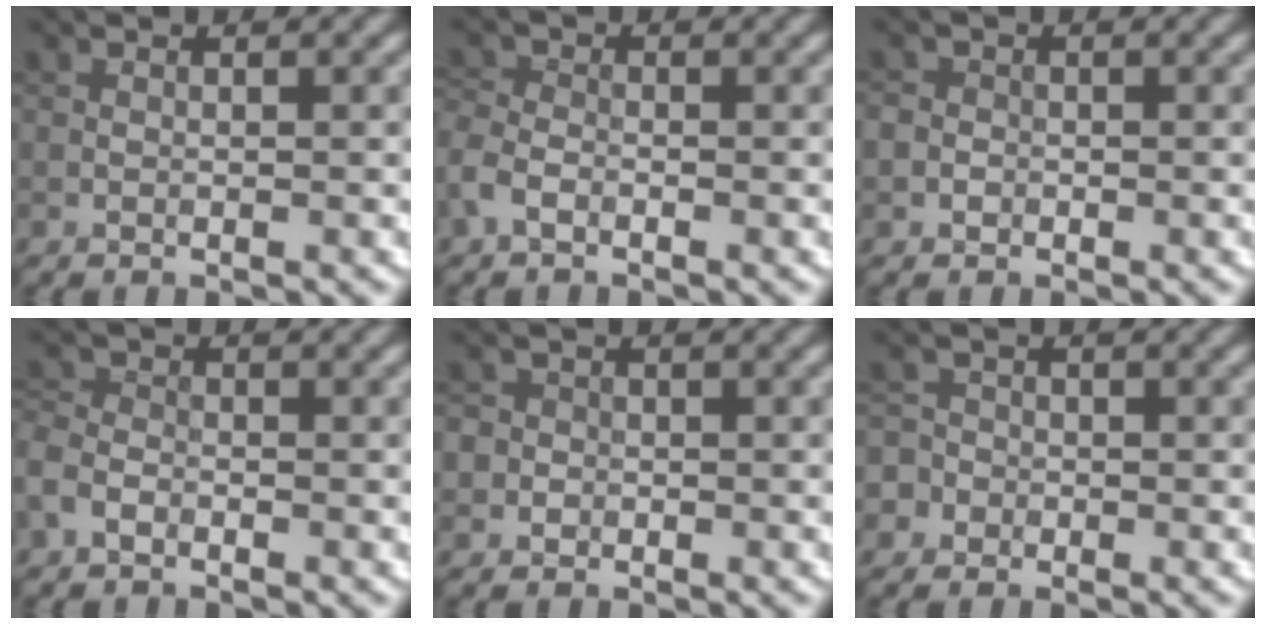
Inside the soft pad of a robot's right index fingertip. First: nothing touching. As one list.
[{"total": 2.4, "force": [-1.4, 1.5, 1.3], "torque": [-0.033, 0.000, -0.040]}, {"total": 2.1, "force": [-0.5, 2.0, 0.6], "torque": [0.003, 0.011, -0.022]}, {"total": 2.2, "force": [-1.4, 1.4, 1.0], "torque": [-0.023, 0.001, -0.040]}, {"total": 3.0, "force": [-0.2, 2.9, 0.7], "torque": [0.011, 0.018, -0.032]}, {"total": 3.6, "force": [-1.5, 3.2, 0.7], "torque": [0.010, 0.009, -0.049]}]